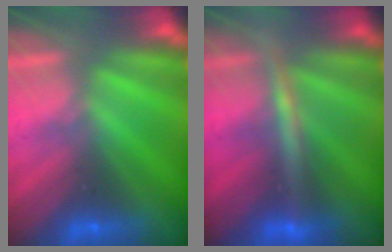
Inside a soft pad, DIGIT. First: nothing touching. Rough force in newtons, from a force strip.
{"total": 2.6}